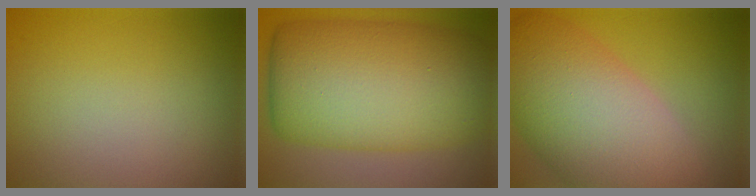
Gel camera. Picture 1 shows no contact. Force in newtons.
{"total": 14.3, "press": 14.3, "slide": 0.1}
{"total": 12.2, "press": 12.2, "slide": 0.9}